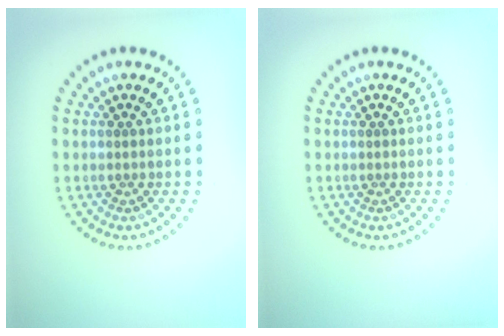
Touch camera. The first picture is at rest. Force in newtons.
{"total": 0.0}